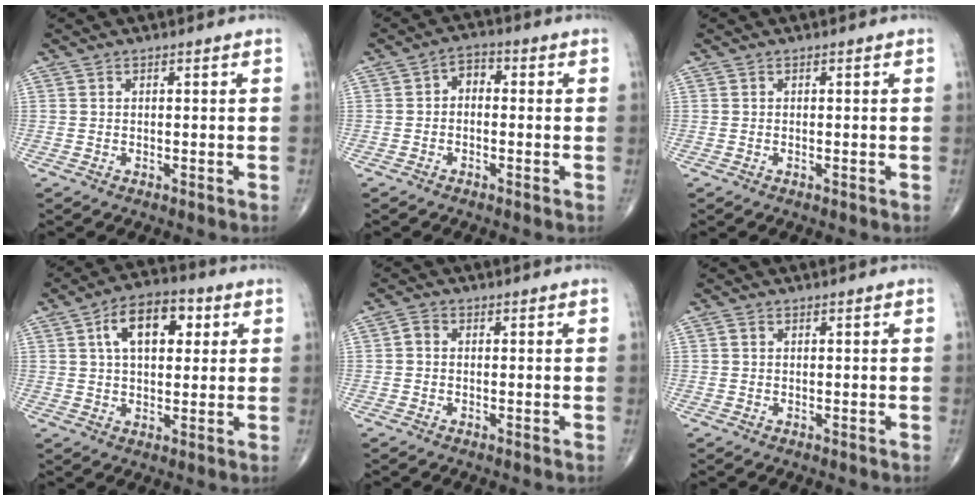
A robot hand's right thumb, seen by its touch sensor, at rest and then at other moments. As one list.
[{"total": 3.3, "force": [-0.4, 2.4, 2.3], "torque": [-0.020, 0.018, -0.021]}, {"total": 0.0}, {"total": 11.6, "force": [3.5, 6.6, 8.8], "torque": [-0.120, 0.011, 0.049]}, {"total": 1.6, "force": [-0.1, 1.3, 1.0], "torque": [-0.012, 0.003, -0.006]}, {"total": 0.7, "force": [0.2, 0.5, 0.4], "torque": [-0.007, 0.002, 0.003]}]